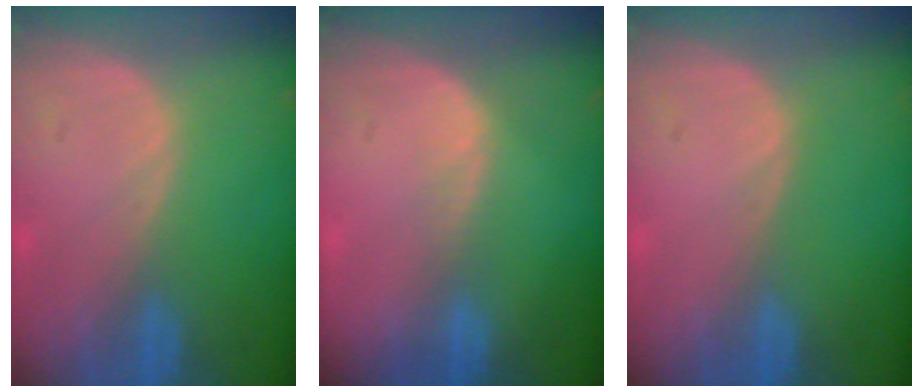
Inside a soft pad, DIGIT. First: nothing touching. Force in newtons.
{"total": 1.5, "press": 1.0, "slide": 1.1}
{"total": 0.0}